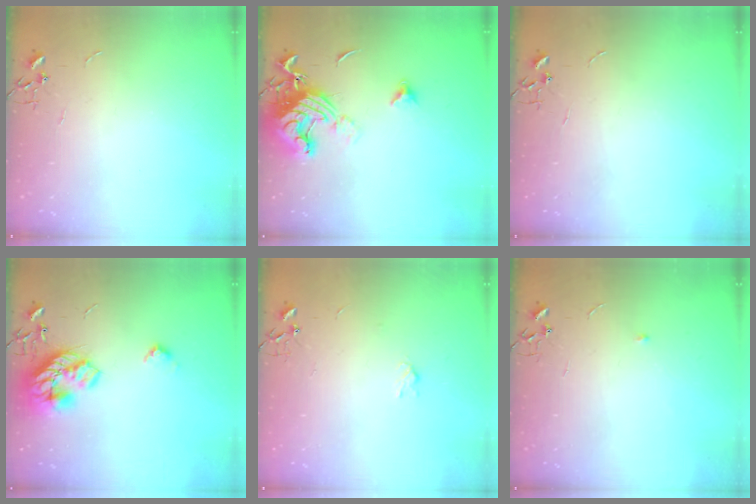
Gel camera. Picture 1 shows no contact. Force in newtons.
{"total": 15.5, "press": 15.4, "slide": 1.8}
{"total": 0.0}
{"total": 19.2, "press": 19.2, "slide": 0.6}
{"total": 3.2, "press": 3.1, "slide": 0.7}
{"total": 3.3, "press": 3.3, "slide": 0.5}